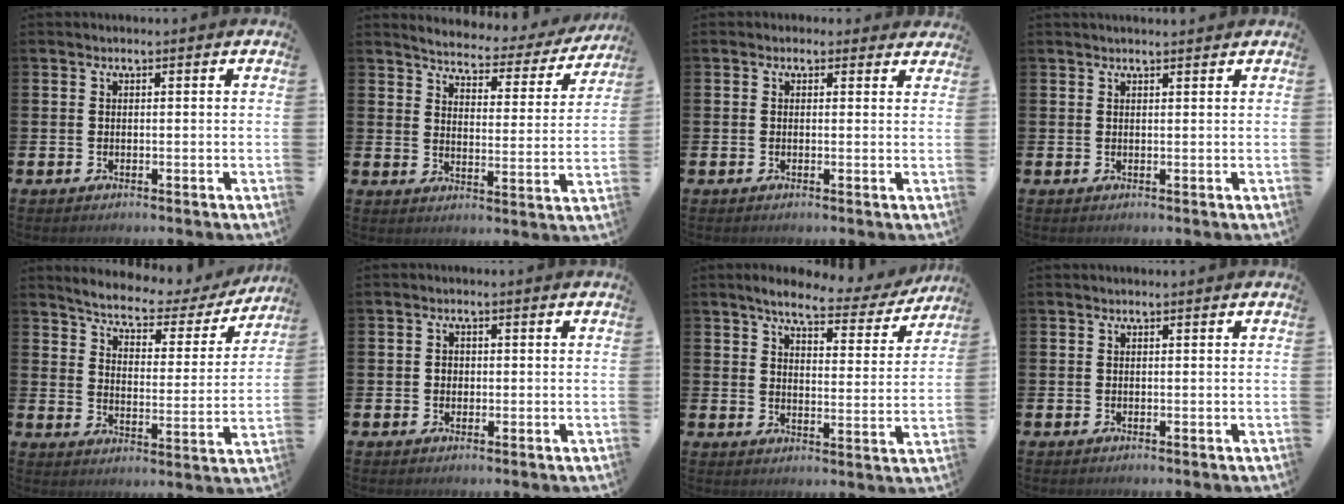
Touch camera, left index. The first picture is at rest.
{"total": 3.8, "force": [3.6, 0.8, 0.8], "torque": [-0.035, -0.035, 0.052]}
{"total": 0.9, "force": [0.5, 0.7, 0.1], "torque": [-0.002, 0.008, 0.008]}
{"total": 1.1, "force": [1.0, -0.1, 0.3], "torque": [0.003, -0.005, 0.016]}
{"total": 5.4, "force": [4.9, 1.4, 1.7], "torque": [-0.063, -0.037, 0.078]}
{"total": 1.2, "force": [0.0, 1.1, 0.4], "torque": [-0.001, 0.005, -0.004]}
{"total": 5.8, "force": [5.0, 1.4, 2.5], "torque": [-0.058, -0.030, 0.080]}
{"total": 0.0}